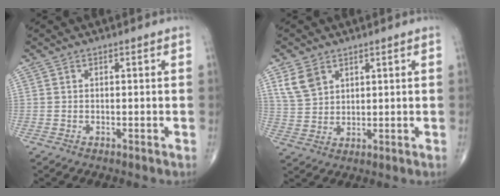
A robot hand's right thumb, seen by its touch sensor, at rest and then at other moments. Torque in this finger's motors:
{"motor_torque": [-0.86, 0.89, 0.37, 0.31, 0.01]}